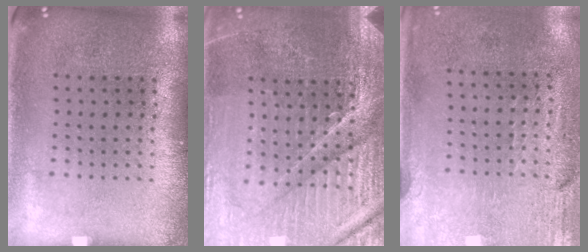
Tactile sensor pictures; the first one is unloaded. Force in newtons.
{"total": 5.2, "press": 4.8, "slide": 1.8}
{"total": 2.9, "press": 2.5, "slide": 1.5}